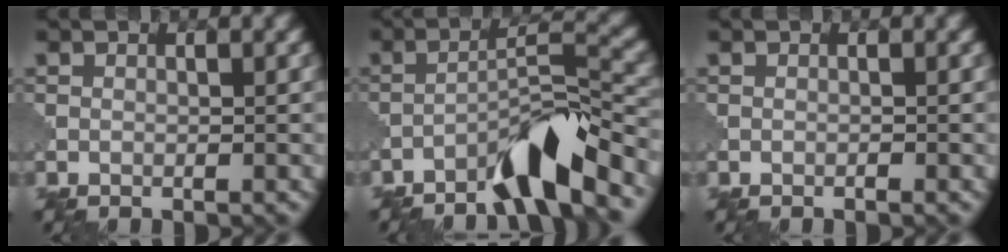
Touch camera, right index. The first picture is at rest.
{"total": 6.0, "force": [-4.5, 0.5, 3.9], "torque": [-0.063, 0.015, -0.087]}
{"total": 0.0}